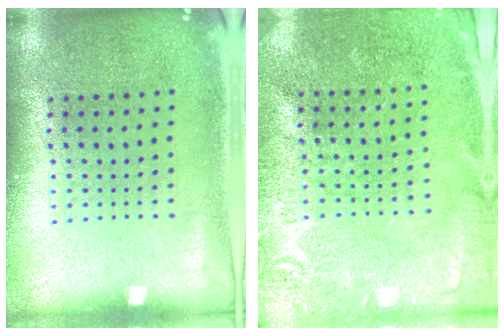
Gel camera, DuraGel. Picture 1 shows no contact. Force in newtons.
{"total": 2.8, "press": 2.8, "slide": 0.1}